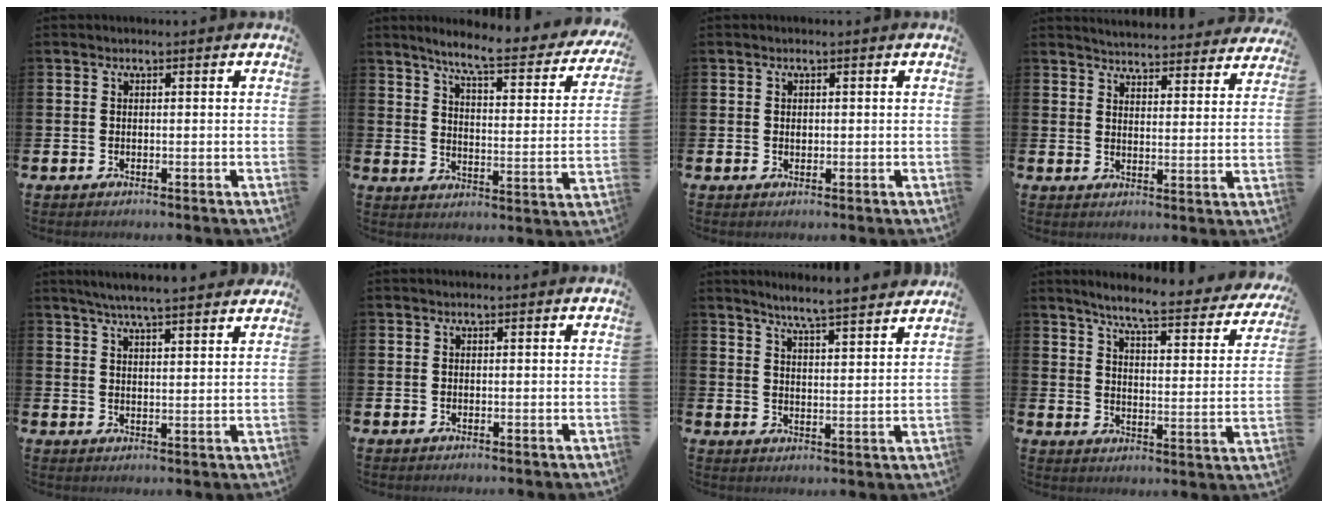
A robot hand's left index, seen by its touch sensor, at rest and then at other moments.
{"total": 6.8, "force": [5.8, 0.6, 3.5], "torque": [-0.087, -0.045, 0.090]}
{"total": 0.7, "force": [0.2, 0.5, 0.4], "torque": [0.005, -0.001, 0.000]}
{"total": 4.9, "force": [4.9, 0.5, 0.1], "torque": [-0.016, -0.038, 0.084]}
{"total": 5.6, "force": [5.4, -0.3, 1.5], "torque": [-0.041, -0.025, 0.096]}
{"total": 0.0}
{"total": 5.9, "force": [5.7, -0.6, 1.1], "torque": [-0.038, -0.040, 0.099]}
{"total": 6.5, "force": [5.8, 0.3, 2.9], "torque": [-0.076, -0.047, 0.090]}